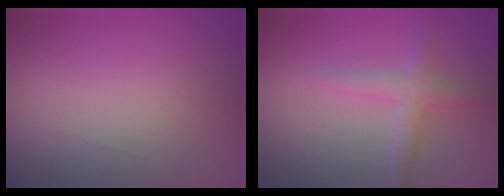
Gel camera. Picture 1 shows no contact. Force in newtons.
{"total": 2.4, "press": 2.4, "slide": 0.1}